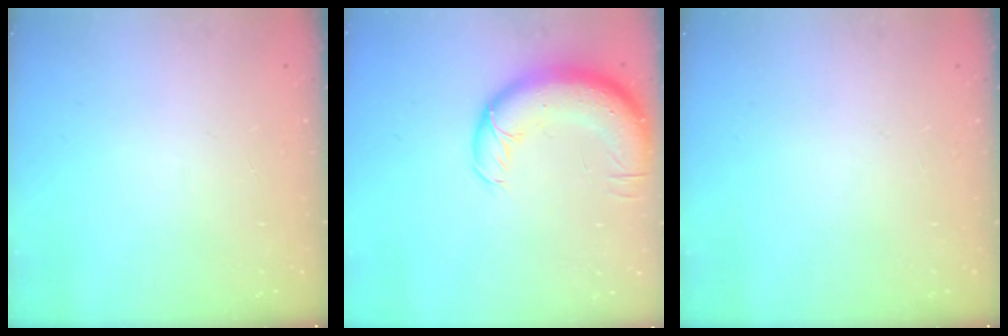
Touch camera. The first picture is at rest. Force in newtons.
{"total": 14.5, "press": 14.1, "slide": 3.5}
{"total": 0.0}